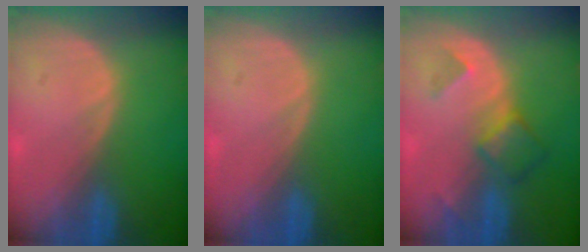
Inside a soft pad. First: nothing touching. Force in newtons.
{"total": 0.0}
{"total": 4.8, "press": 4.6, "slide": 1.4}